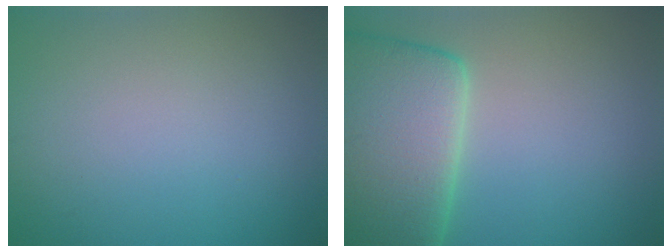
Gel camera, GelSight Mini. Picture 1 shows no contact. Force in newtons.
{"total": 11.3, "press": 11.3, "slide": 1.0}